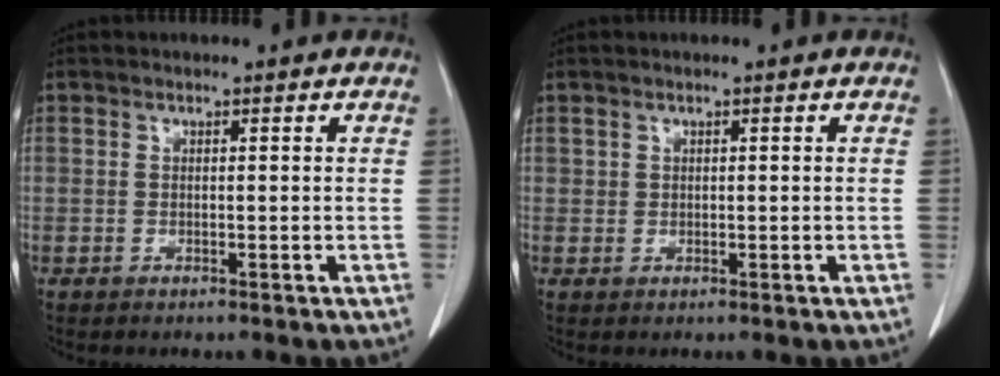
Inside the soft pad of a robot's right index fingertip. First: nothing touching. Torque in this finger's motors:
{"motor_torque": [-0.15, 0.17, -0.03, 0.01]}